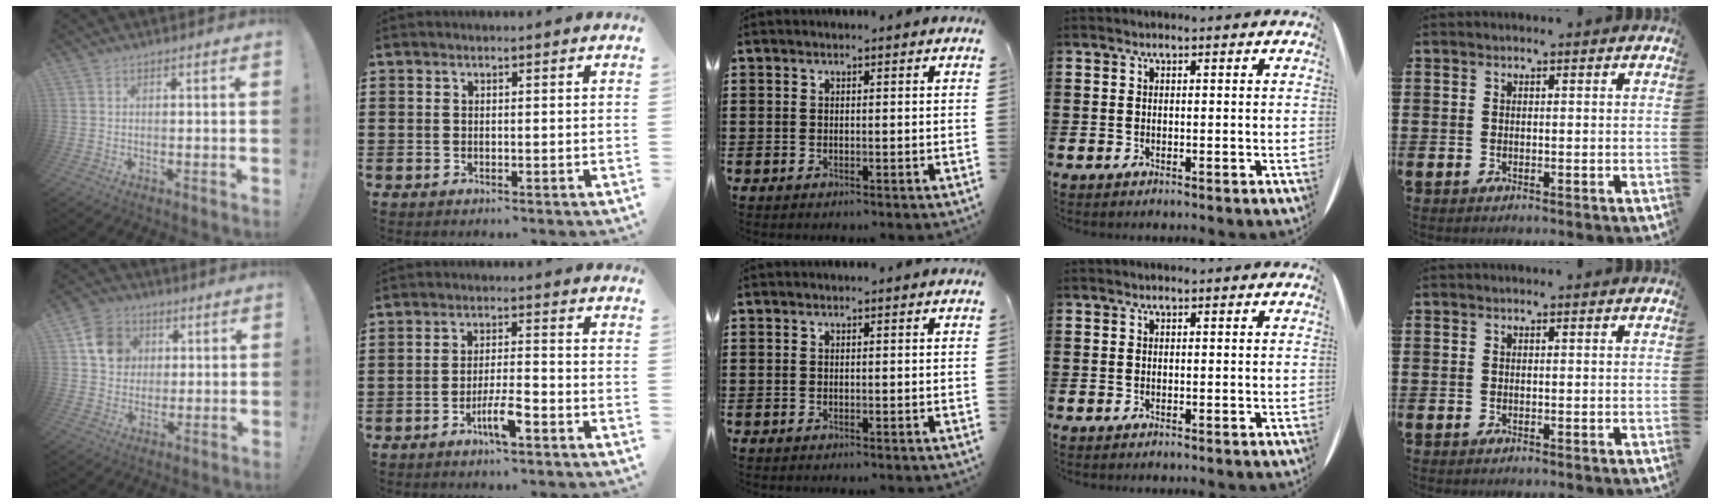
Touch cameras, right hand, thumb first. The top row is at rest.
{"thumb": {"total": 10.7, "force": [3.4, 9.5, 3.6], "torque": [-0.040, -0.012, 0.070]}, "index": {"total": 5.1, "force": [-2.9, 0.8, 4.1], "torque": [-0.081, -0.002, -0.055]}}